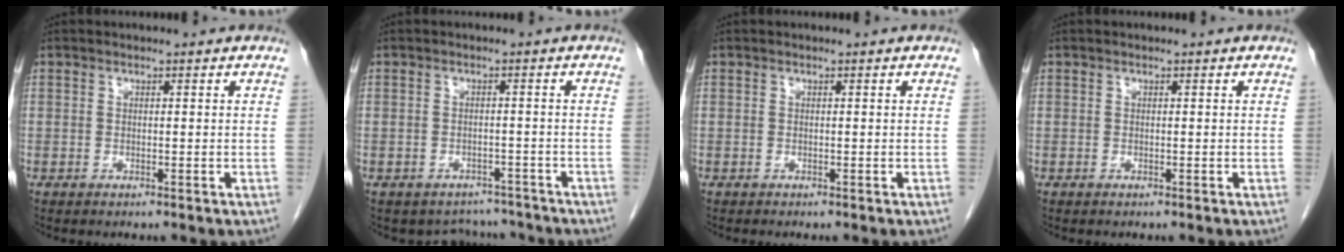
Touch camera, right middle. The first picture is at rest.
{"total": 5.6, "force": [-4.9, 2.6, -0.4], "torque": [0.014, 0.020, -0.059]}
{"total": 0.0}
{"total": 0.0}